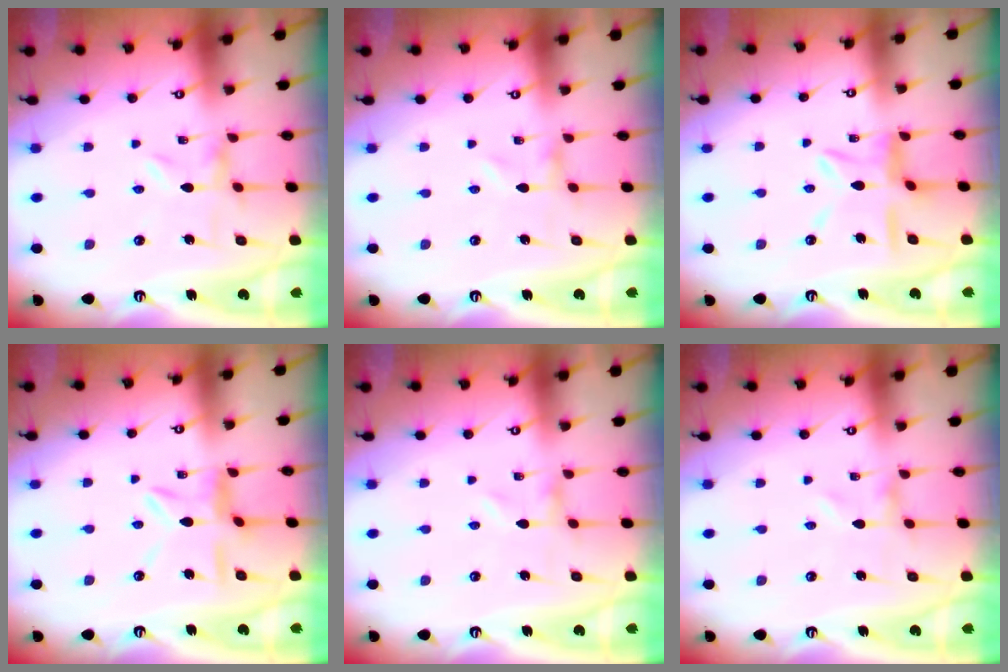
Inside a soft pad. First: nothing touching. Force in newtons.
{"total": 0.0}
{"total": 10.8, "press": 10.7, "slide": 0.9}
{"total": 6.6, "press": 6.6, "slide": 0.4}
{"total": 0.0}
{"total": 0.0}